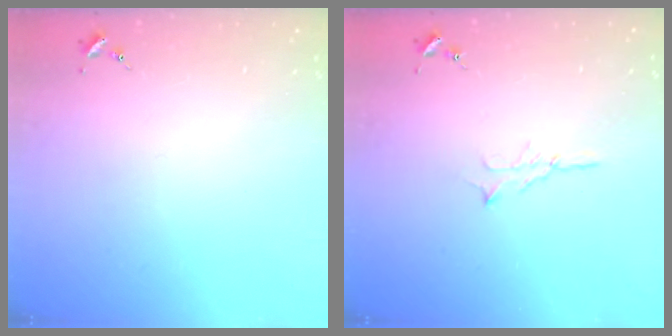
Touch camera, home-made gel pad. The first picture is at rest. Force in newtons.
{"total": 4.7, "press": 4.7, "slide": 0.5}